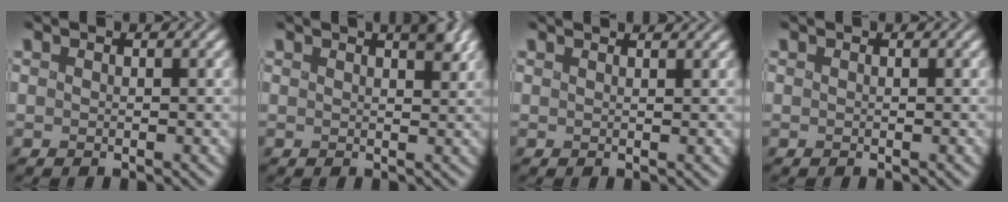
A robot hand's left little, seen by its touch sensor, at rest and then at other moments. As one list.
[{"total": 2.7, "force": [1.8, 1.0, 1.9], "torque": [-0.018, 0.005, 0.027]}, {"total": 1.6, "force": [1.5, 0.2, 0.5], "torque": [0.001, 0.006, 0.014]}, {"total": 0.0}]